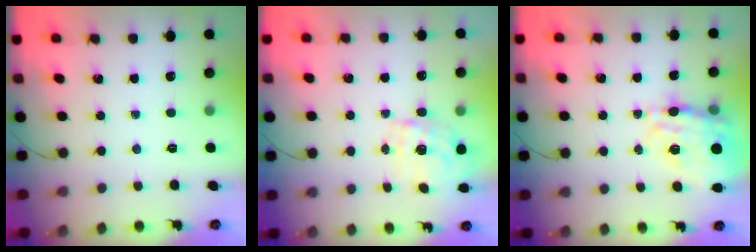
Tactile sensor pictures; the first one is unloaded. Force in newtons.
{"total": 2.1, "press": 0.6, "slide": 2.0}
{"total": 19.5, "press": 19.0, "slide": 4.4}